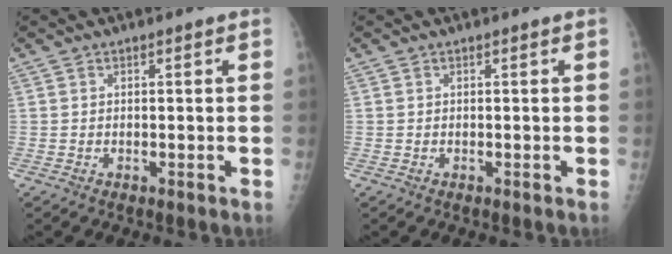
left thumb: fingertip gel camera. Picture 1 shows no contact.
{"total": 0.0}